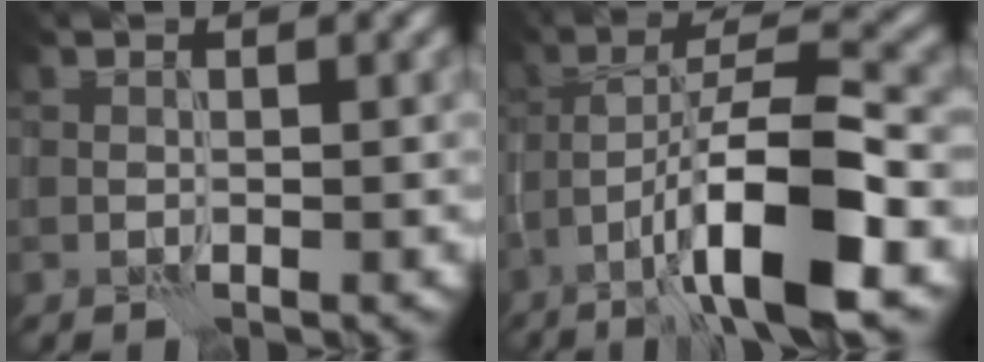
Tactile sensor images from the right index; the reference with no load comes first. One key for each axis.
{"total": 10.8, "fx": -4.9, "fy": 2.4, "fz": 9.3, "tx": -0.146, "ty": 0.019, "tz": -0.084}